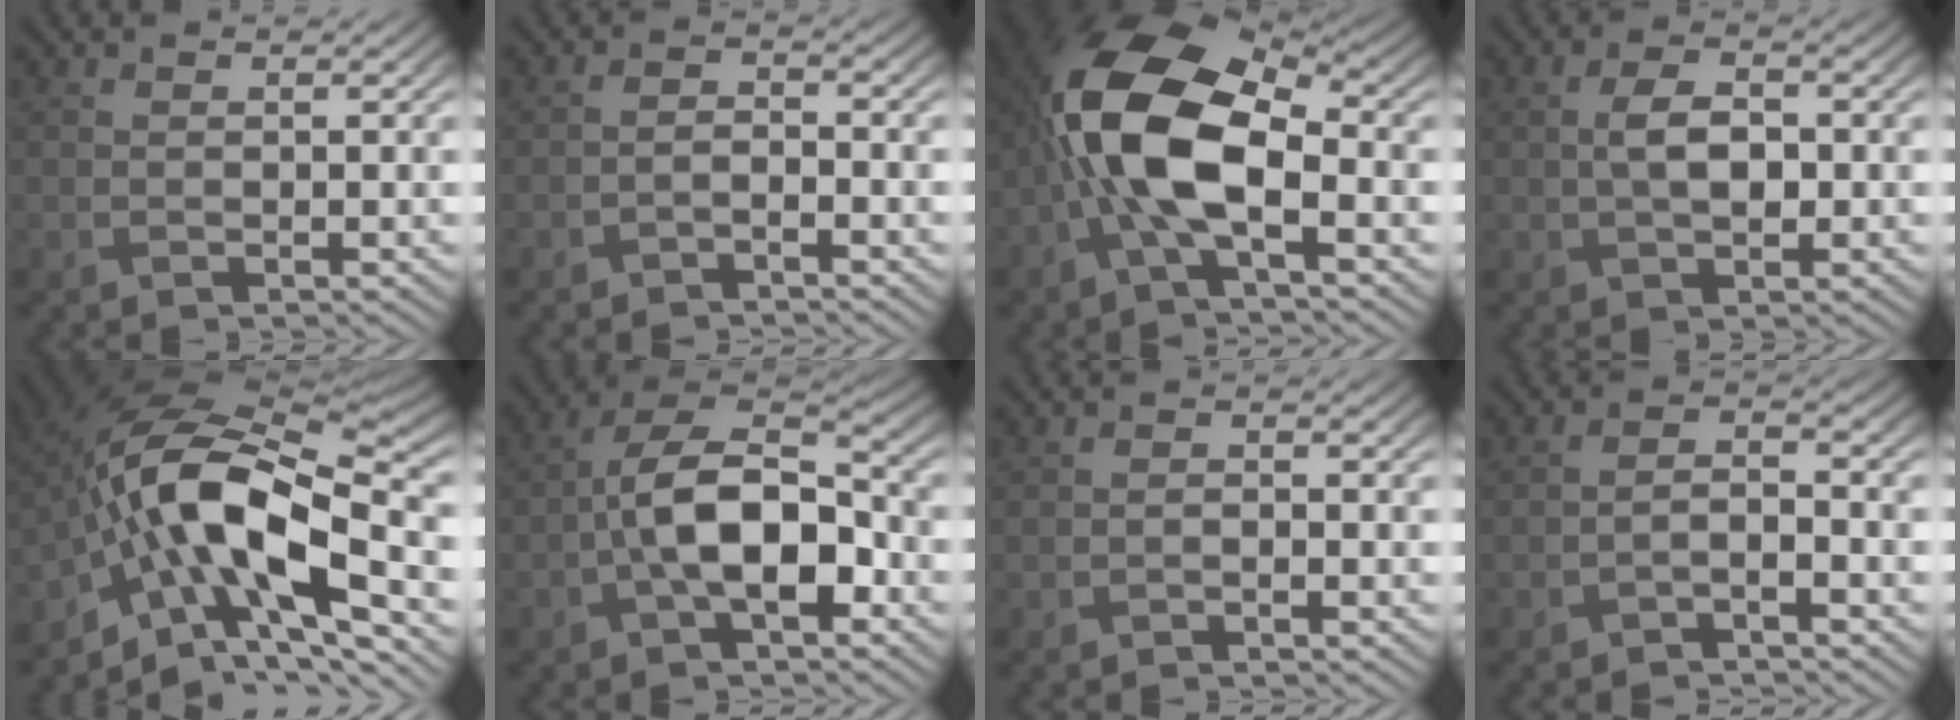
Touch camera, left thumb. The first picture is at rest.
{"total": 1.7, "force": [-1.4, 0.4, 0.9], "torque": [-0.020, 0.004, -0.032]}
{"total": 13.0, "force": [-1.7, 6.2, 11.3], "torque": [-0.239, 0.012, -0.048]}
{"total": 4.1, "force": [0.0, 2.2, 3.5], "torque": [-0.079, 0.004, 0.000]}
{"total": 16.0, "force": [-4.9, 7.6, 13.2], "torque": [-0.236, 0.000, -0.099]}
{"total": 10.4, "force": [-2.9, 5.0, 8.6], "torque": [-0.152, 0.021, -0.060]}
{"total": 0.8, "force": [-0.6, 0.1, 0.5], "torque": [-0.008, 0.002, -0.011]}
{"total": 2.3, "force": [-1.8, 0.3, 1.4], "torque": [-0.029, 0.006, -0.039]}